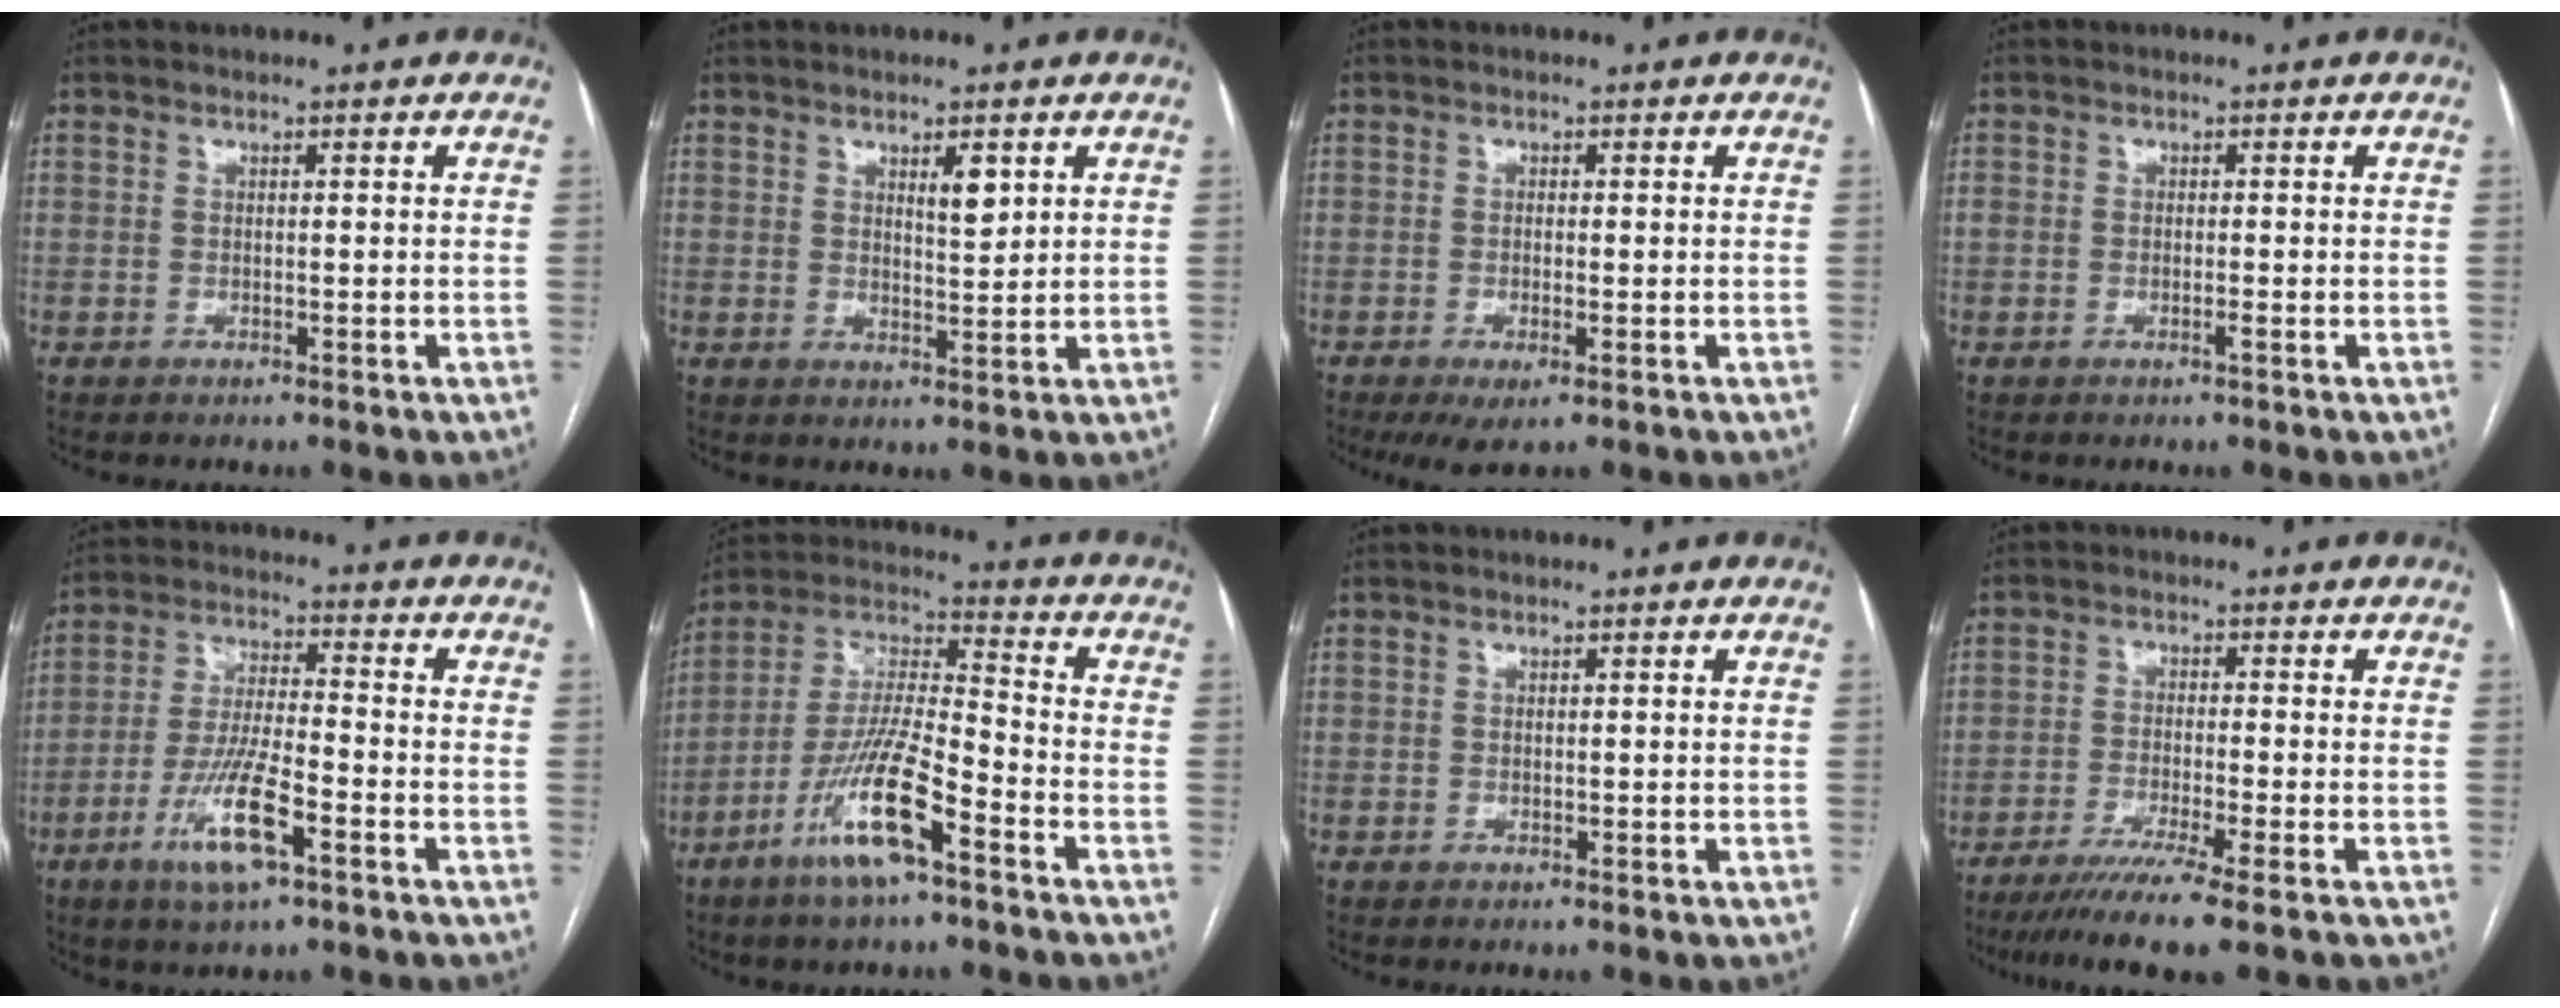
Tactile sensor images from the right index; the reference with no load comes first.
{"total": 3.2, "force": [1.6, 0.8, 2.7], "torque": [-0.045, -0.005, 0.028]}
{"total": 3.1, "force": [-1.5, 0.7, 2.5], "torque": [-0.045, -0.008, -0.022]}
{"total": 1.2, "force": [-0.5, 0.3, 1.0], "torque": [-0.021, 0.001, -0.008]}
{"total": 10.7, "force": [-5.2, 1.9, 9.2], "torque": [-0.184, -0.011, -0.095]}
{"total": 13.7, "force": [-7.3, 2.0, 11.5], "torque": [-0.232, -0.010, -0.140]}
{"total": 0.0}
{"total": 8.4, "force": [-6.1, -1.0, 5.7], "torque": [-0.087, -0.023, -0.100]}